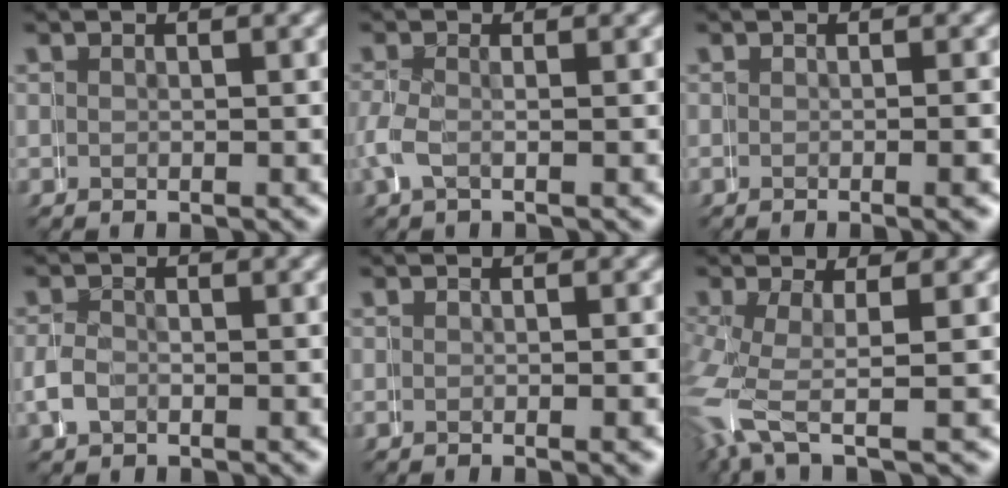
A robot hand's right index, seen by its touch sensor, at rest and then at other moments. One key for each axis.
{"total": 2.1, "fx": -0.5, "fy": 1.5, "fz": 1.5, "tx": -0.058, "ty": -0.010, "tz": -0.006}
{"total": 1.3, "fx": -0.6, "fy": 0.1, "fz": 1.2, "tx": -0.016, "ty": 0.006, "tz": -0.012}
{"total": 1.9, "fx": -0.6, "fy": 1.6, "fz": 0.9, "tx": -0.032, "ty": 0.000, "tz": -0.010}
{"total": 0.7, "fx": -0.3, "fy": 0.0, "fz": 0.6, "tx": -0.009, "ty": 0.004, "tz": -0.005}
{"total": 5.3, "fx": -1.6, "fy": 3.0, "fz": 4.1, "tx": -0.106, "ty": -0.025, "tz": -0.012}